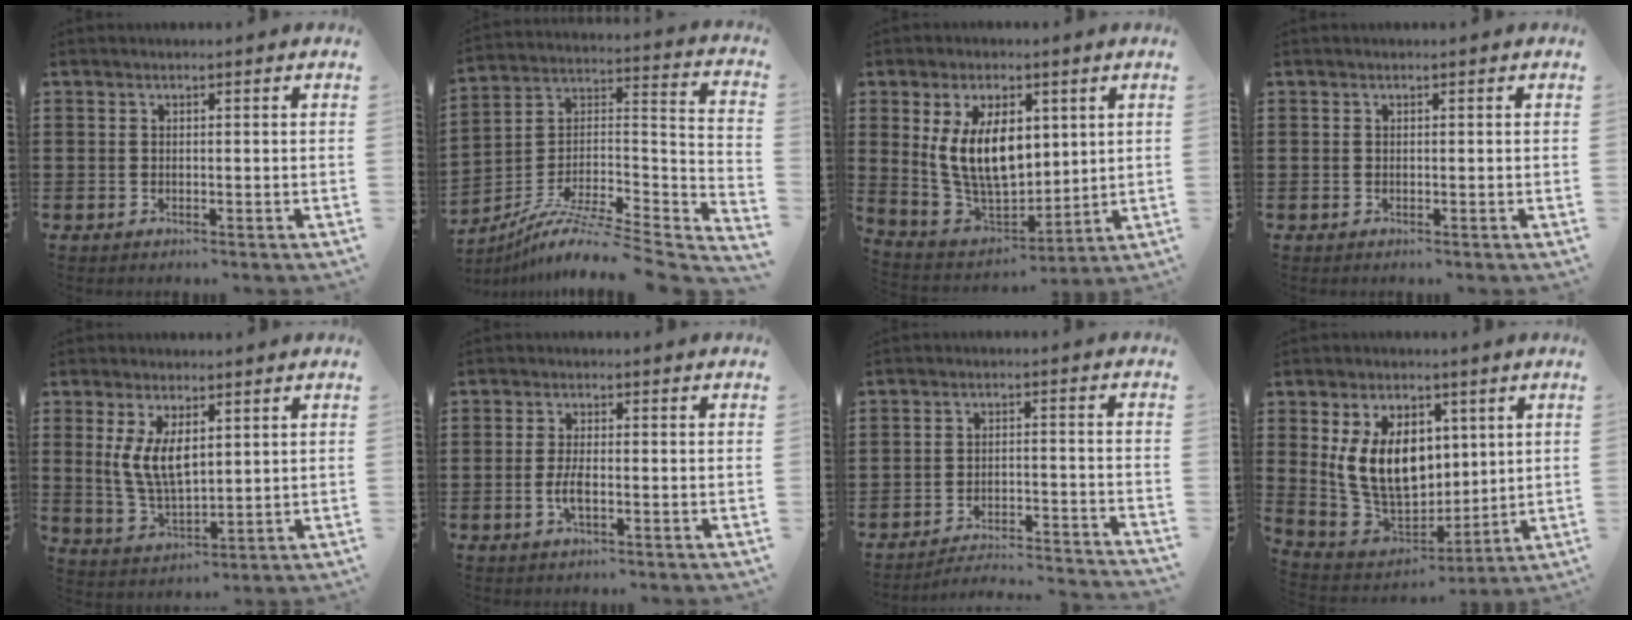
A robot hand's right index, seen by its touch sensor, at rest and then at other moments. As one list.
[{"total": 8.7, "force": [-6.6, 1.0, 5.6], "torque": [-0.102, -0.004, -0.134]}, {"total": 11.5, "force": [2.8, 6.5, 9.1], "torque": [-0.202, 0.005, 0.050]}, {"total": 0.0}, {"total": 6.9, "force": [1.8, 3.4, 5.7], "torque": [-0.122, 0.003, 0.032]}, {"total": 3.1, "force": [-0.9, 0.8, 2.8], "torque": [-0.064, -0.005, -0.021]}, {"total": 3.7, "force": [-3.6, 0.1, 0.9], "torque": [-0.021, -0.002, -0.077]}, {"total": 11.8, "force": [2.5, 8.0, 8.2], "torque": [-0.189, 0.004, 0.044]}]